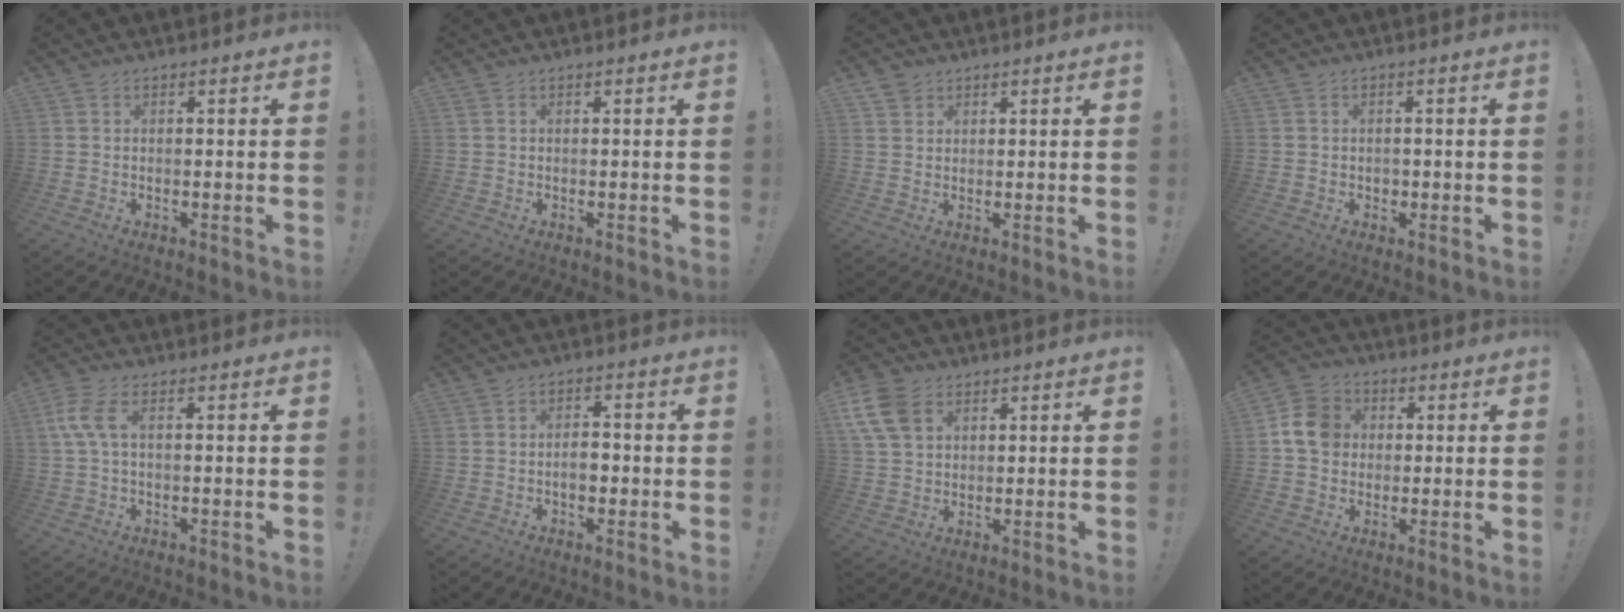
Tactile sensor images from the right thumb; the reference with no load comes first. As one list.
[{"total": 0.0}, {"total": 2.5, "force": [1.9, 1.6, 0.3], "torque": [-0.002, -0.010, 0.036]}, {"total": 1.4, "force": [-0.3, 1.3, 0.4], "torque": [-0.014, 0.004, -0.006]}, {"total": 6.3, "force": [1.1, 2.1, 5.8], "torque": [-0.125, -0.003, 0.023]}, {"total": 4.7, "force": [-1.4, 2.9, 3.4], "torque": [-0.050, 0.011, -0.028]}, {"total": 9.9, "force": [4.1, 6.7, 6.0], "torque": [-0.130, -0.003, 0.080]}, {"total": 9.2, "force": [1.3, 8.0, 4.4], "torque": [-0.058, 0.013, 0.032]}]